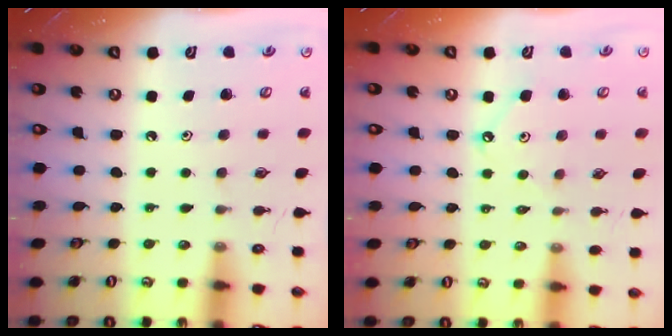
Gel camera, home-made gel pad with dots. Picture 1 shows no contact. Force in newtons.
{"total": 3.2, "press": 3.2, "slide": 0.5}